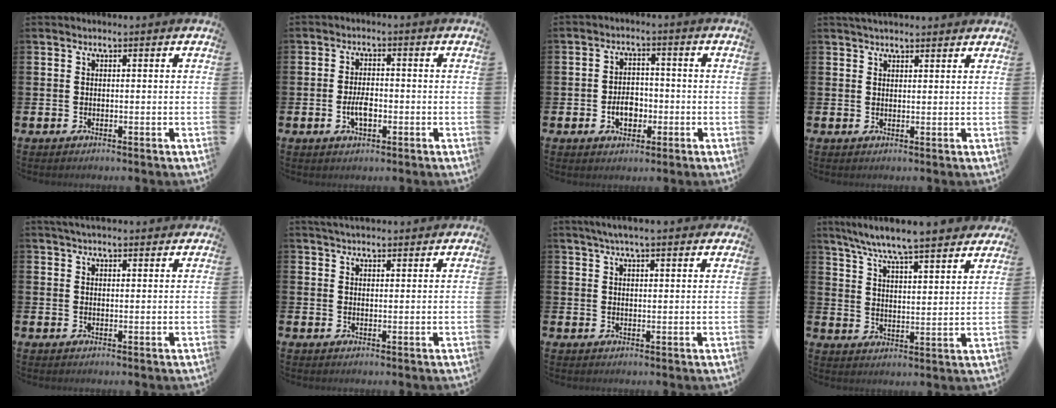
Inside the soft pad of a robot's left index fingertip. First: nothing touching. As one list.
[{"total": 3.3, "force": [-0.7, 1.6, 2.8], "torque": [-0.041, -0.001, -0.015]}, {"total": 3.9, "force": [-1.2, 2.7, 2.4], "torque": [-0.030, -0.002, -0.028]}, {"total": 2.3, "force": [2.2, 0.5, 0.5], "torque": [-0.004, -0.006, 0.038]}, {"total": 3.1, "force": [3.0, 0.4, 0.6], "torque": [-0.016, -0.008, 0.055]}, {"total": 3.3, "force": [3.2, 0.6, 0.6], "torque": [-0.016, -0.010, 0.059]}, {"total": 4.3, "force": [3.9, 0.3, 1.9], "torque": [-0.043, -0.008, 0.069]}, {"total": 7.9, "force": [7.6, -0.1, 2.2], "torque": [-0.074, -0.052, 0.132]}]